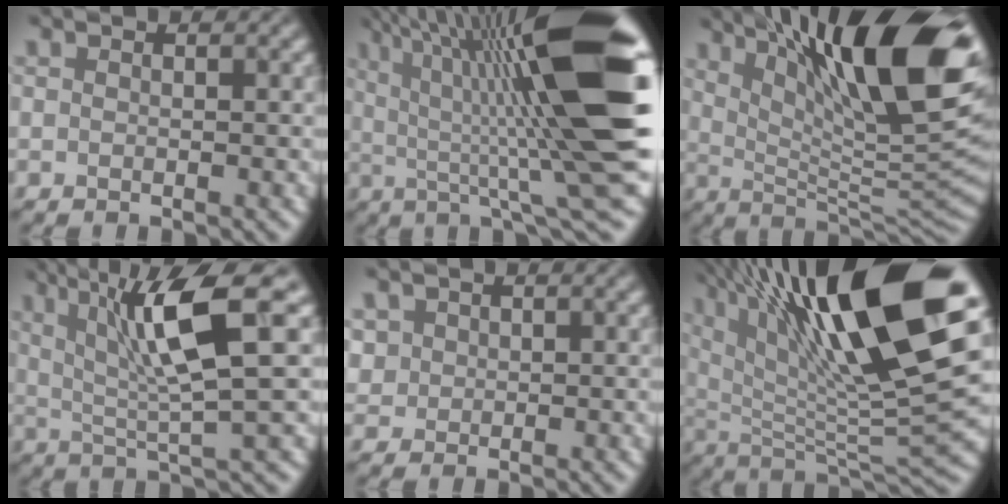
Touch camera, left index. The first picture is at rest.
{"total": 17.5, "force": [3.4, 3.1, 16.9], "torque": [-0.237, 0.015, 0.061]}
{"total": 17.7, "force": [8.2, 4.9, 14.9], "torque": [-0.214, 0.012, 0.137]}
{"total": 9.9, "force": [3.0, 2.0, 9.3], "torque": [-0.145, 0.006, 0.050]}
{"total": 1.3, "force": [0.4, 1.2, 0.2], "torque": [-0.007, -0.004, 0.010]}
{"total": 18.0, "force": [8.2, 4.7, 15.3], "torque": [-0.265, 0.013, 0.146]}